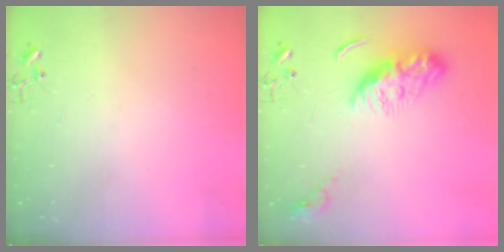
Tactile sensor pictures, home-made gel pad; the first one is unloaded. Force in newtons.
{"total": 10.9, "press": 10.9, "slide": 0.4}